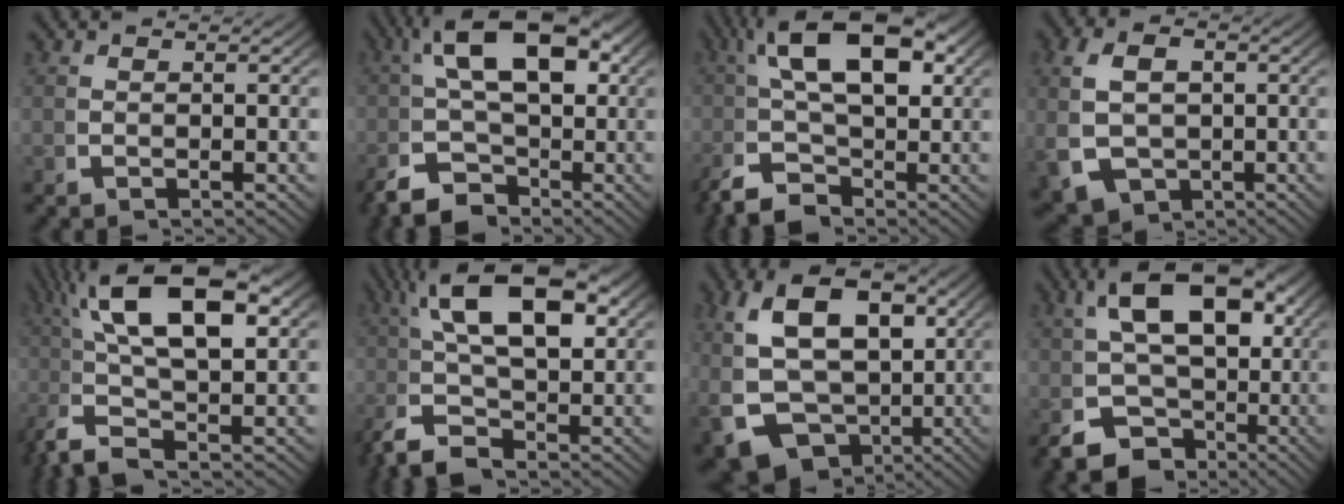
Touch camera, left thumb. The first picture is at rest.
{"total": 9.0, "force": [-0.1, 5.2, 7.3], "torque": [-0.120, -0.006, -0.002]}
{"total": 10.0, "force": [0.3, 5.4, 8.4], "torque": [-0.146, -0.002, 0.006]}
{"total": 8.3, "force": [-1.3, 6.5, 5.0], "torque": [-0.117, -0.032, -0.003]}
{"total": 12.1, "force": [1.0, 6.1, 10.4], "torque": [-0.193, -0.009, 0.022]}
{"total": 11.0, "force": [0.5, 5.8, 9.3], "torque": [-0.163, -0.005, 0.010]}
{"total": 14.0, "force": [-1.9, 11.0, 8.6], "torque": [-0.197, -0.055, -0.016]}
{"total": 12.6, "force": [-0.8, 9.1, 8.6], "torque": [-0.160, -0.032, -0.003]}